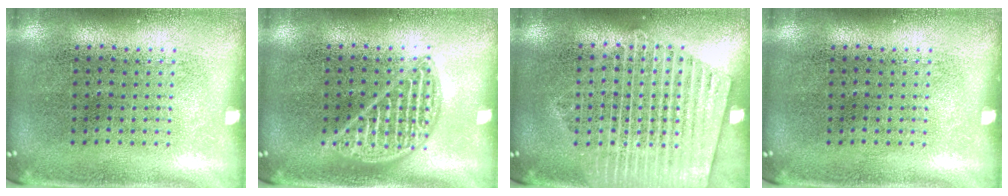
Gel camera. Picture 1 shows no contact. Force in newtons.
{"total": 2.3, "press": 2.3, "slide": 0.3}
{"total": 1.9, "press": 1.9, "slide": 0.3}
{"total": 0.0}